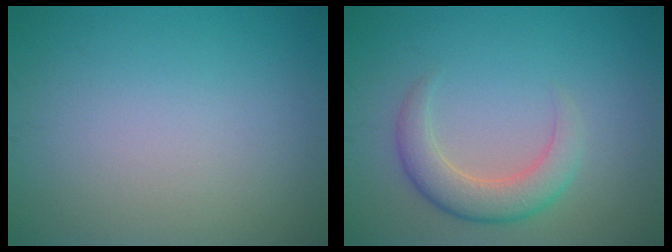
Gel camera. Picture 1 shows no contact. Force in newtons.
{"total": 3.8, "press": 3.8, "slide": 0.4}